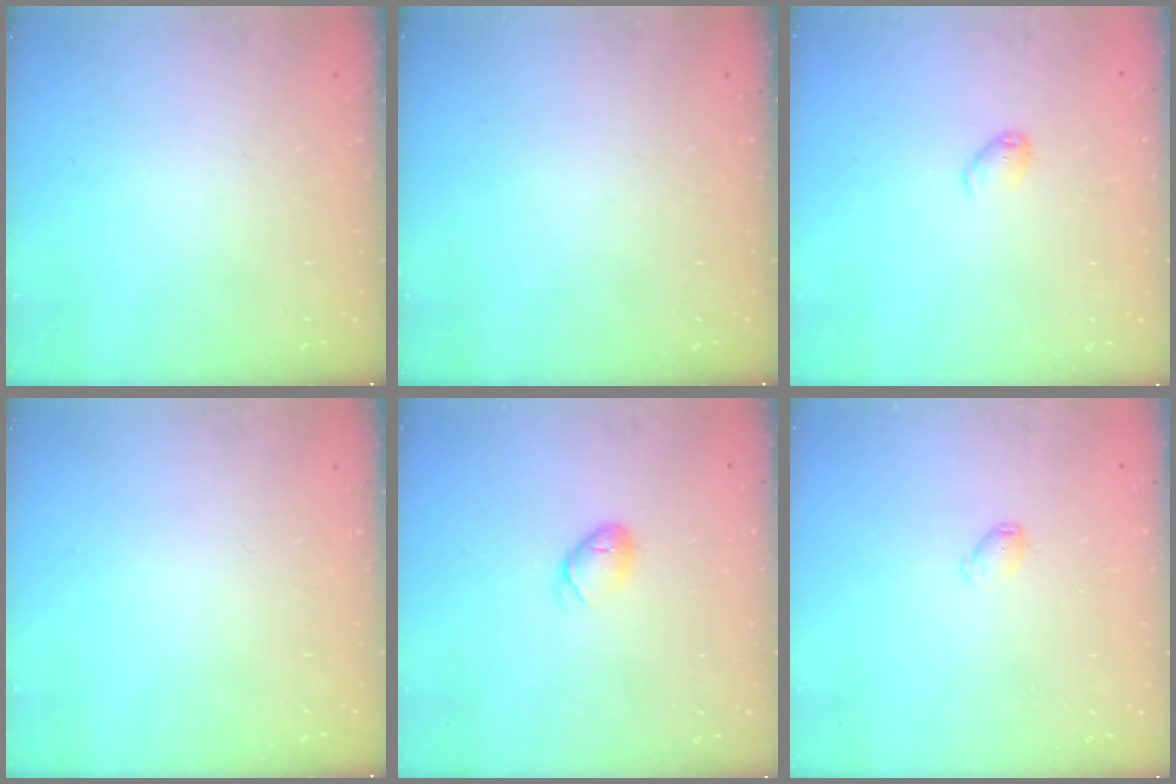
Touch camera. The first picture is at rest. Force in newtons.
{"total": 0.0}
{"total": 3.1, "press": 3.1, "slide": 0.5}
{"total": 0.0}
{"total": 6.2, "press": 6.1, "slide": 1.1}
{"total": 4.4, "press": 4.4, "slide": 0.7}